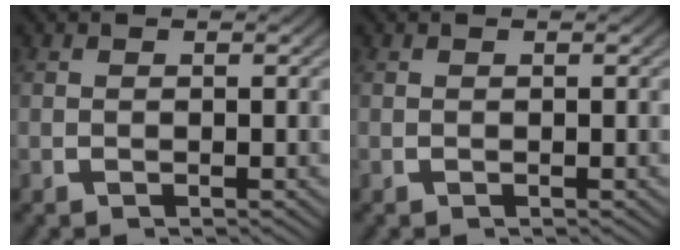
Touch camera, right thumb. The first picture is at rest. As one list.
[{"total": 0.0}]